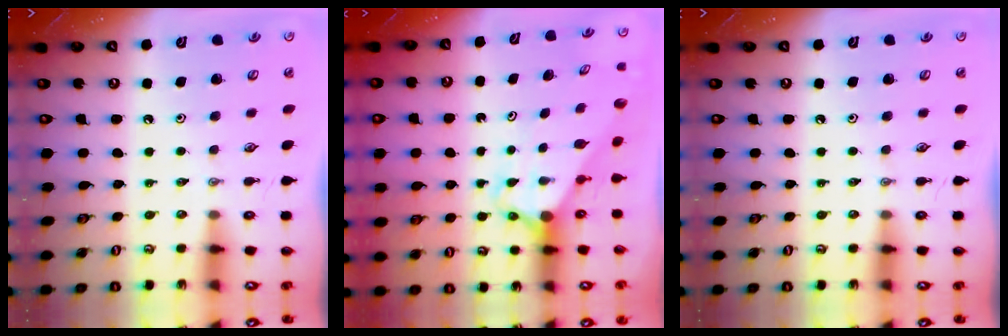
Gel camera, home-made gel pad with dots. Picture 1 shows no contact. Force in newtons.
{"total": 2.9, "press": 2.9, "slide": 0.2}
{"total": 0.0}